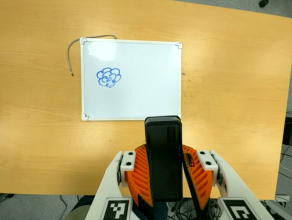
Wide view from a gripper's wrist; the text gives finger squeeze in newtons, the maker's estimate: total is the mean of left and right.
{"total": 7.7, "left": 7.4, "right": 7.9}